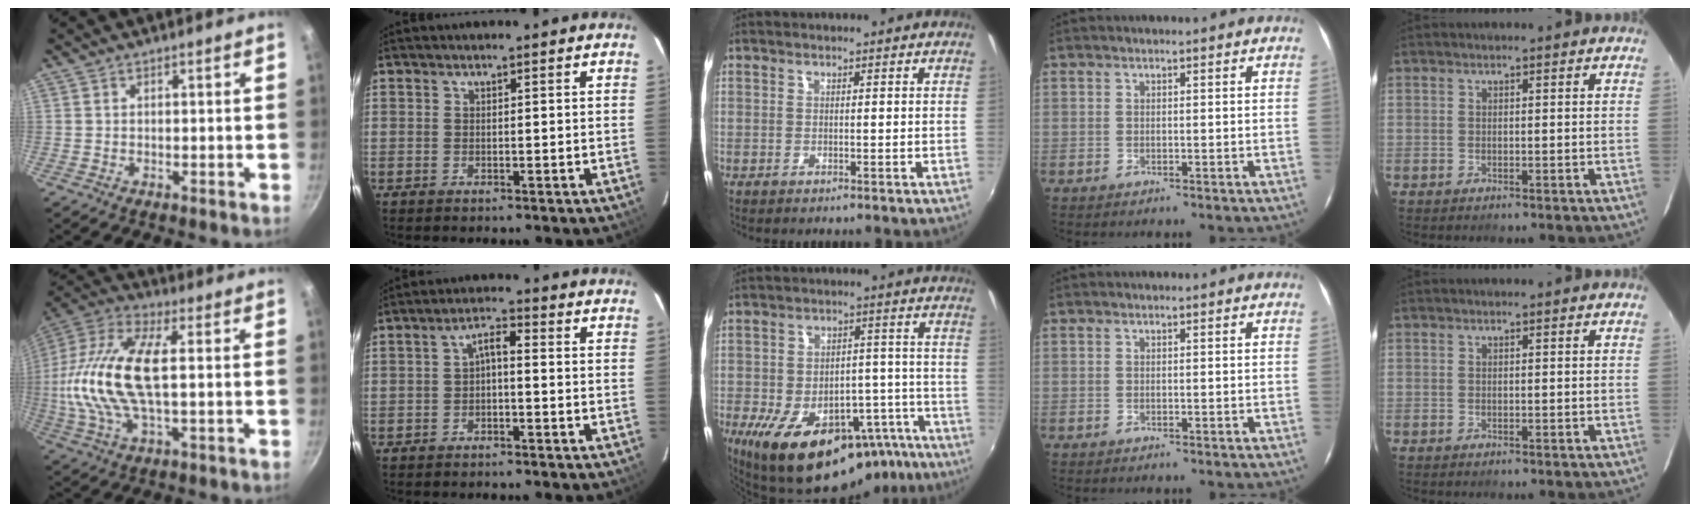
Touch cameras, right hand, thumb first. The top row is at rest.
{"thumb": {"total": 19.6, "force": [0.8, 8.3, 17.7], "torque": [-0.366, 0.023, 0.002]}, "index": {"total": 3.0, "force": [-1.1, 1.1, 2.5], "torque": [-0.050, 0.012, -0.020]}, "middle": {"total": 23.9, "force": [-14.7, 12.4, 14.2], "torque": [-0.239, -0.006, -0.186]}}